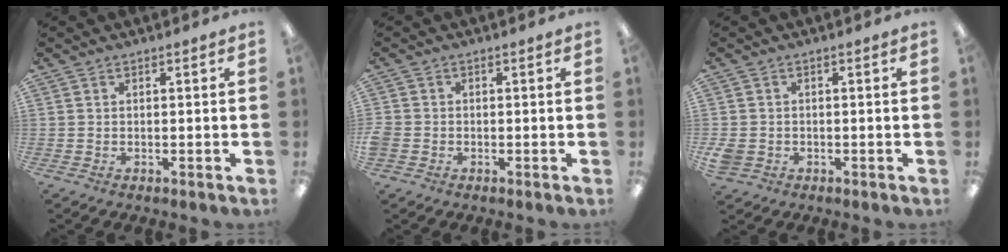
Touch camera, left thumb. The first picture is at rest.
{"total": 2.1, "force": [-0.8, 1.8, 0.6], "torque": [-0.008, 0.004, -0.015]}
{"total": 2.6, "force": [-0.9, 2.3, 0.8], "torque": [-0.019, 0.001, -0.018]}